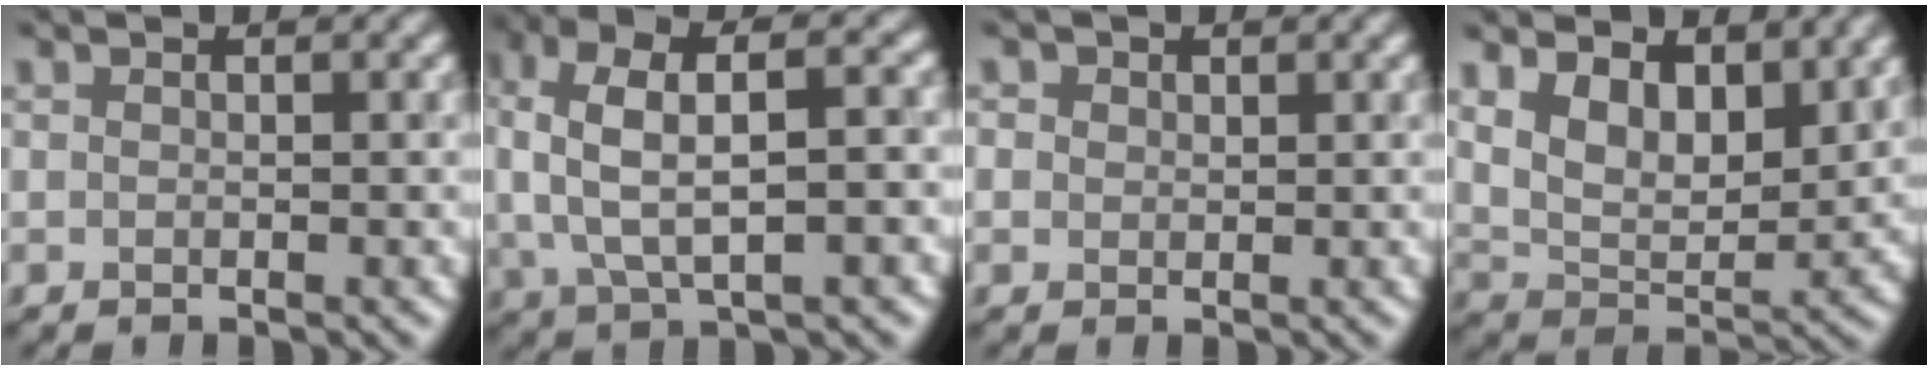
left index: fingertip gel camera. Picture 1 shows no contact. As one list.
[{"total": 8.6, "force": [1.5, 3.9, 7.5], "torque": [-0.152, 0.013, 0.021]}, {"total": 1.5, "force": [0.7, 1.2, 0.5], "torque": [-0.006, 0.005, 0.000]}, {"total": 6.9, "force": [3.8, 3.6, 4.6], "torque": [-0.089, -0.007, 0.060]}]